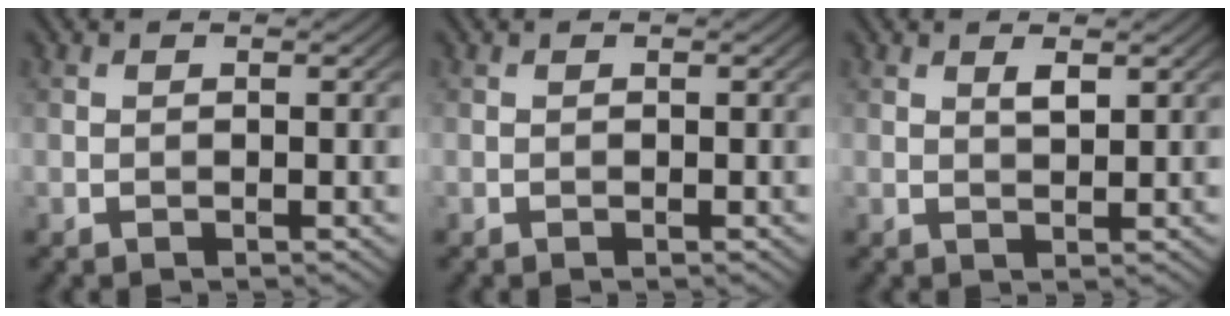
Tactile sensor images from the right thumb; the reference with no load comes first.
{"total": 0.0}
{"total": 1.7, "force": [0.9, 0.6, 1.3], "torque": [-0.030, -0.003, 0.019]}